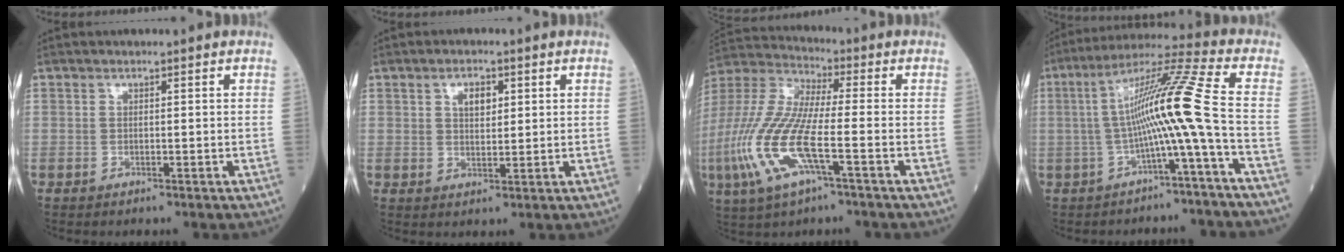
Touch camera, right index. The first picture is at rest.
{"total": 3.3, "force": [1.3, 1.7, 2.6], "torque": [-0.043, 0.002, 0.022]}
{"total": 15.6, "force": [-5.0, 3.1, 14.4], "torque": [-0.333, -0.014, -0.099]}
{"total": 11.7, "force": [-1.9, -2.1, 11.4], "torque": [-0.199, 0.029, -0.036]}